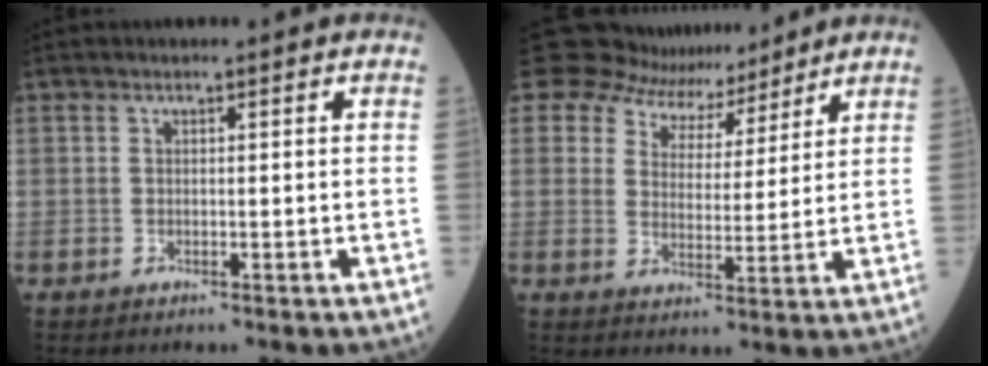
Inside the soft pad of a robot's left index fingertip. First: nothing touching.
{"total": 9.0, "force": [8.2, 3.5, 0.6], "torque": [-0.016, 0.005, 0.125]}